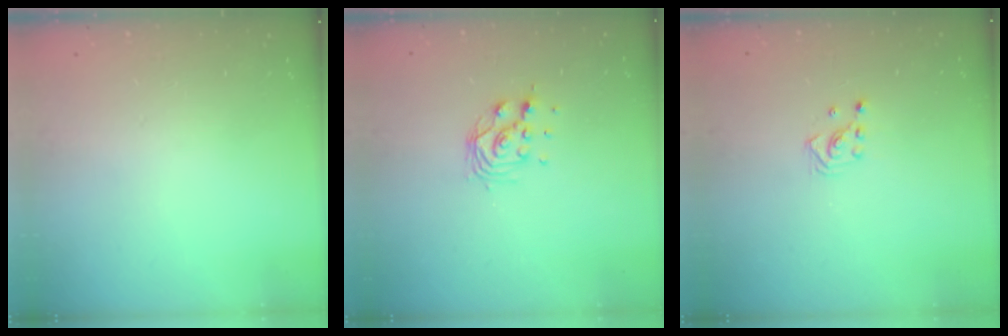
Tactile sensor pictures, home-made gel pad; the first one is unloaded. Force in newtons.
{"total": 9.3, "press": 9.2, "slide": 1.3}
{"total": 2.6, "press": 2.6, "slide": 0.3}